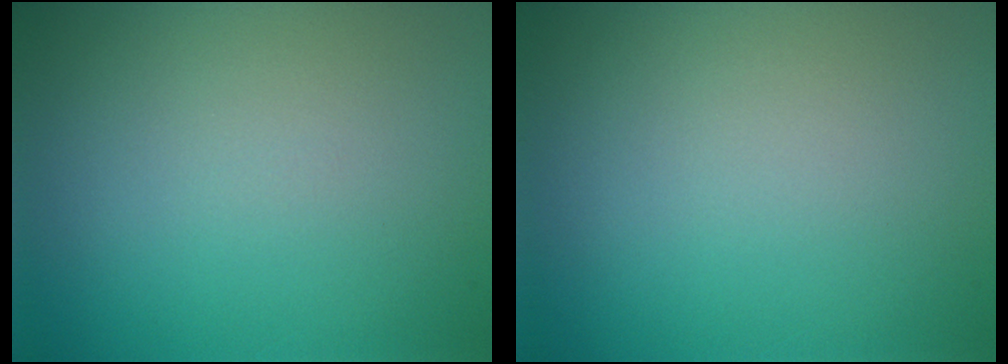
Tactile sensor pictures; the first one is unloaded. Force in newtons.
{"total": 0.0}